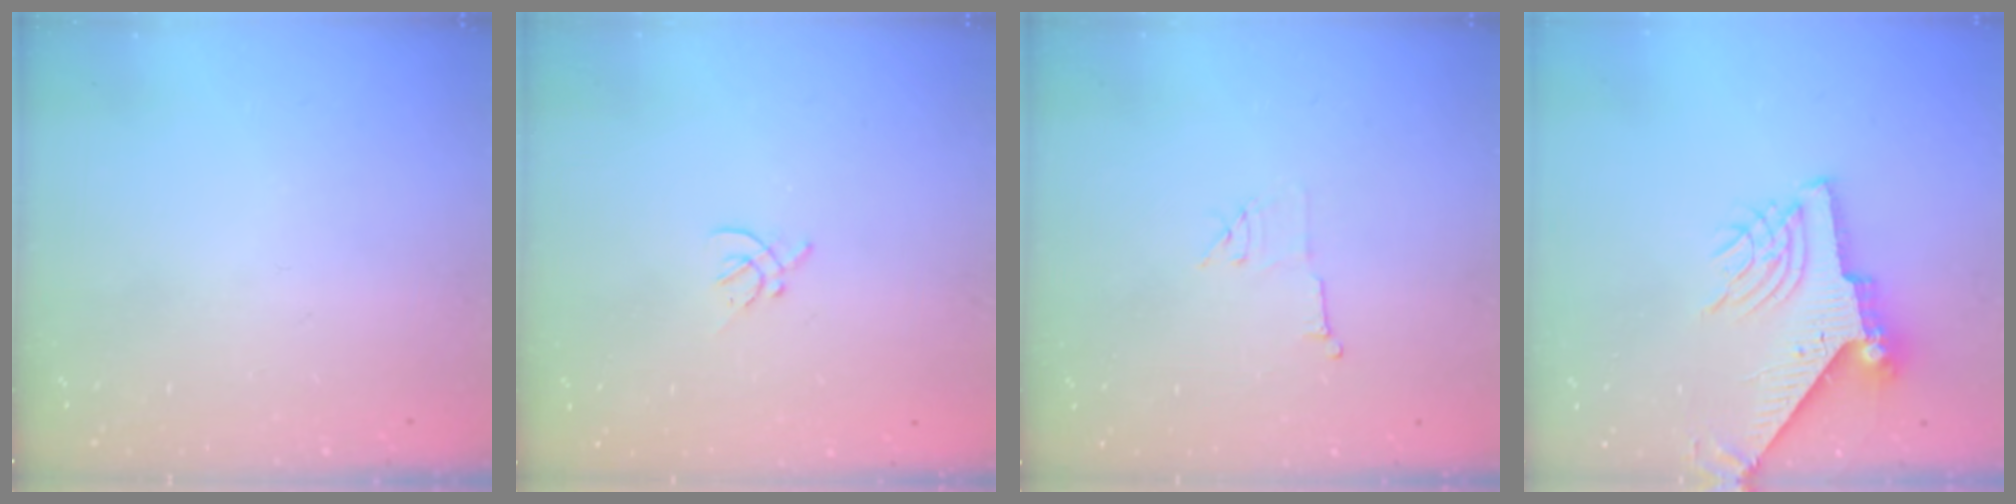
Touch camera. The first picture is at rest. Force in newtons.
{"total": 2.2, "press": 2.1, "slide": 0.6}
{"total": 6.0, "press": 6.0, "slide": 0.5}
{"total": 8.7, "press": 8.7, "slide": 1.2}